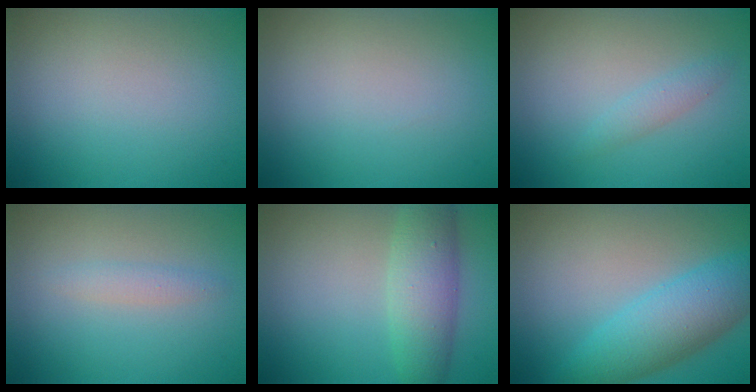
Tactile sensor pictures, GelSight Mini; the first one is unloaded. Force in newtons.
{"total": 0.0}
{"total": 1.3, "press": 1.3, "slide": 0.0}
{"total": 1.2, "press": 1.2, "slide": 0.0}
{"total": 5.0, "press": 5.0, "slide": 0.1}
{"total": 6.4, "press": 6.4, "slide": 0.2}